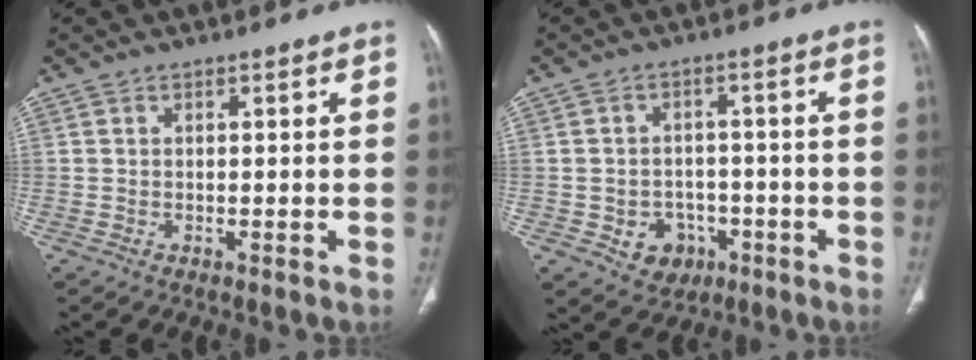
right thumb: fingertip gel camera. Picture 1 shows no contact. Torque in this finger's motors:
{"motor_torque": [-0.23, 0.36, 0.23, 0.52, 0.12]}